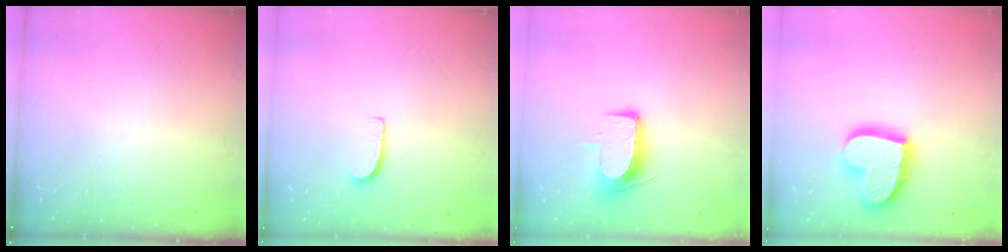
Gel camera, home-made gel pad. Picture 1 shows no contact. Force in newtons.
{"total": 5.1, "press": 5.1, "slide": 0.5}
{"total": 9.2, "press": 9.2, "slide": 0.3}
{"total": 18.0, "press": 17.9, "slide": 1.3}